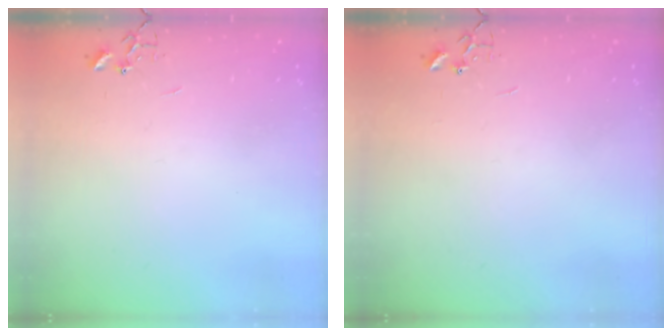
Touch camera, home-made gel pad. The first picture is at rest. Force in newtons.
{"total": 0.0}